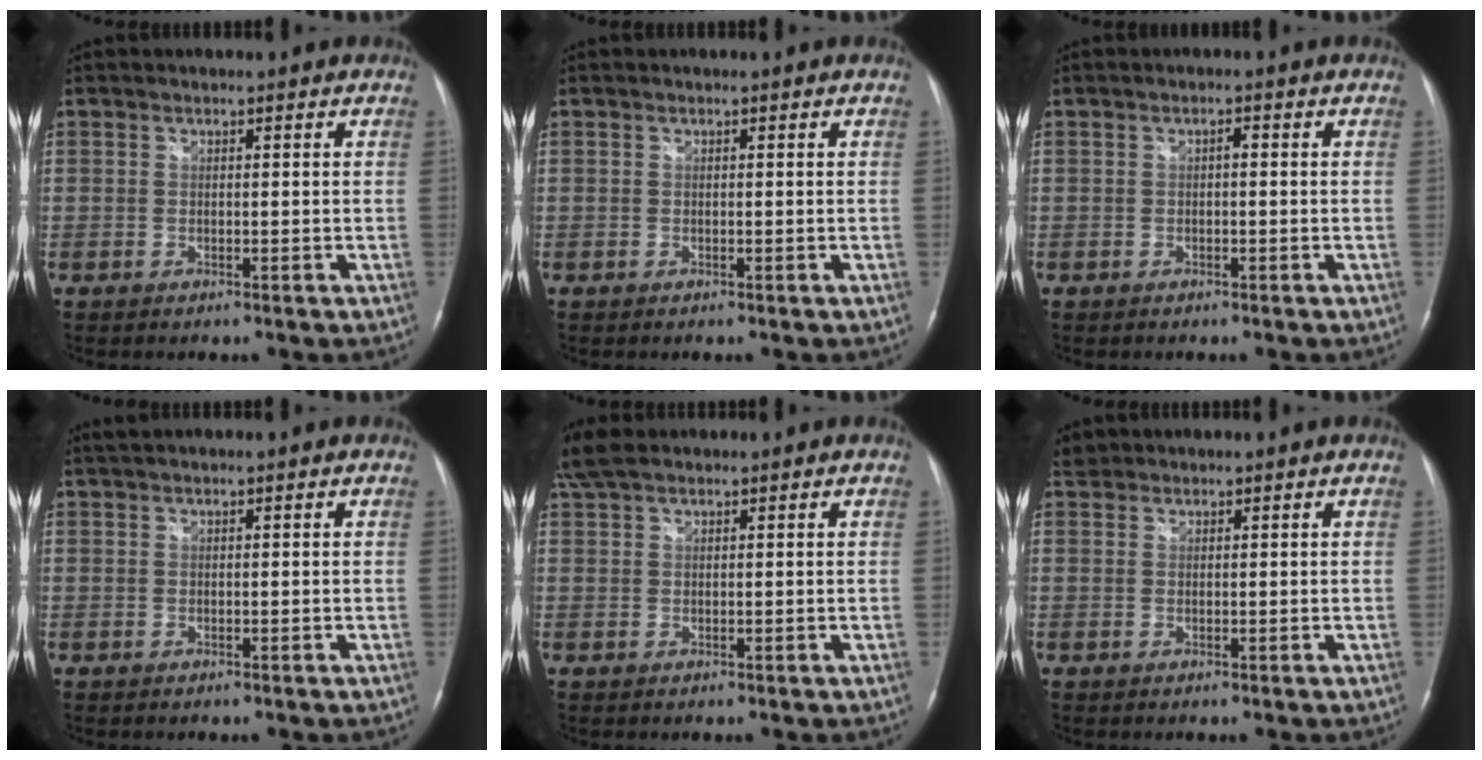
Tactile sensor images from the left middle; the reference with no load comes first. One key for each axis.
{"total": 0.0}
{"total": 0.8, "fx": 0.1, "fy": 0.2, "fz": 0.8, "tx": -0.012, "ty": 0.002, "tz": 0.000}
{"total": 1.4, "fx": 1.1, "fy": -0.1, "fz": 0.8, "tx": -0.018, "ty": 0.018, "tz": 0.024}
{"total": 4.5, "fx": 3.6, "fy": 1.4, "fz": 2.2, "tx": -0.055, "ty": 0.024, "tz": 0.074}
{"total": 1.6, "fx": 1.4, "fy": 0.8, "fz": -0.1, "tx": 0.001, "ty": 0.011, "tz": 0.024}